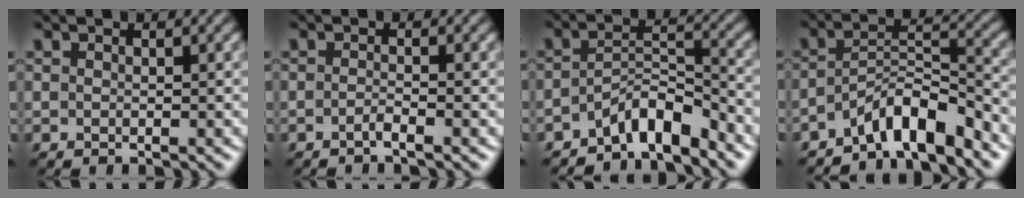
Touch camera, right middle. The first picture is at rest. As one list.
[{"total": 1.1, "force": [-0.7, 0.2, 0.8], "torque": [-0.014, 0.002, -0.017]}, {"total": 4.8, "force": [-3.6, 1.5, 2.8], "torque": [-0.039, 0.009, -0.068]}, {"total": 6.0, "force": [-4.5, 1.6, 3.6], "torque": [-0.051, 0.010, -0.083]}]